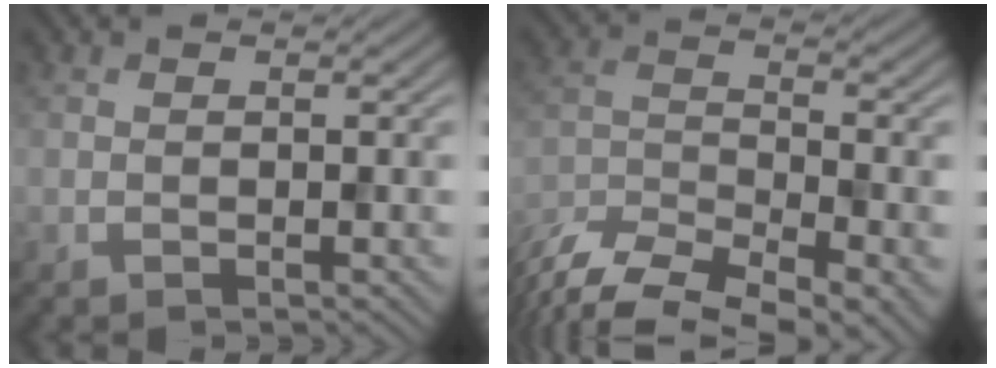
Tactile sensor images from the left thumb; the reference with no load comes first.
{"total": 11.8, "force": [-9.8, 3.0, 5.9], "torque": [-0.128, -0.018, -0.175]}